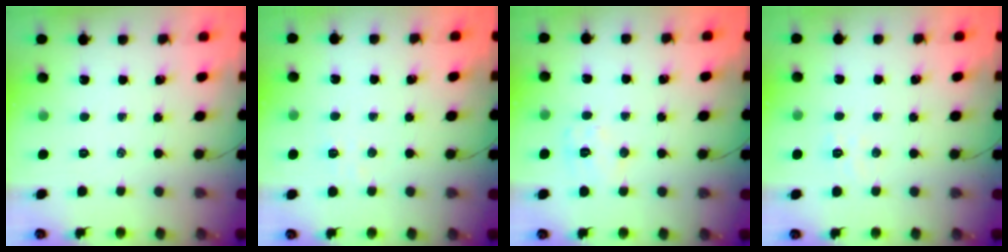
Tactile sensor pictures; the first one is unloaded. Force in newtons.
{"total": 3.6, "press": 3.5, "slide": 0.9}
{"total": 6.8, "press": 6.7, "slide": 0.6}
{"total": 4.2, "press": 4.1, "slide": 1.1}